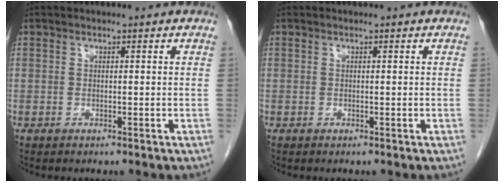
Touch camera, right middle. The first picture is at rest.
{"total": 0.0}